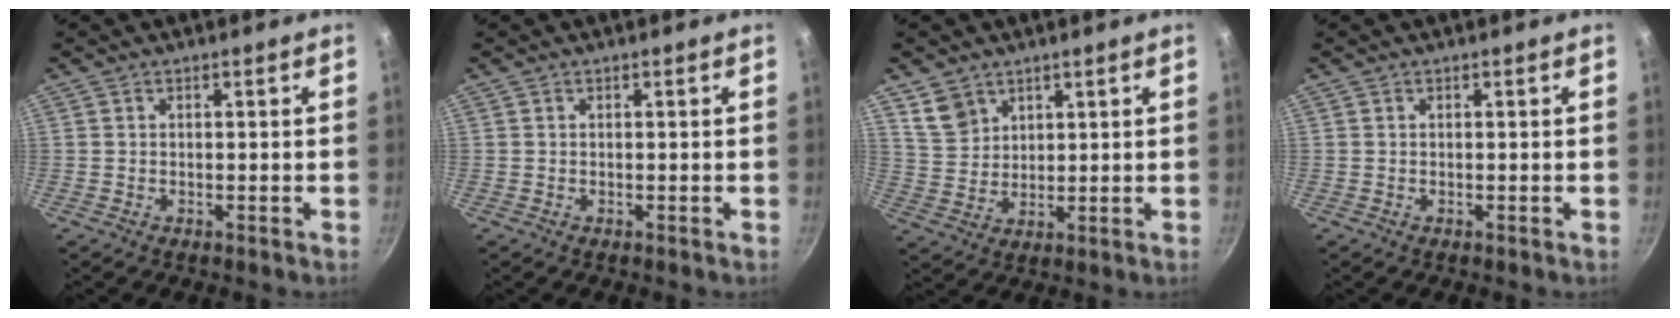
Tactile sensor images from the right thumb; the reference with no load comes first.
{"total": 0.0}
{"total": 6.1, "force": [3.9, 4.4, 1.8], "torque": [-0.014, -0.010, 0.084]}
{"total": 0.0}